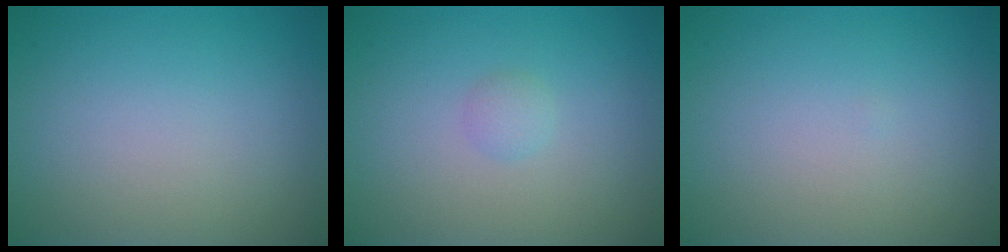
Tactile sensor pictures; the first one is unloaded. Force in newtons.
{"total": 0.8, "press": 0.8, "slide": 0.1}
{"total": 0.0}